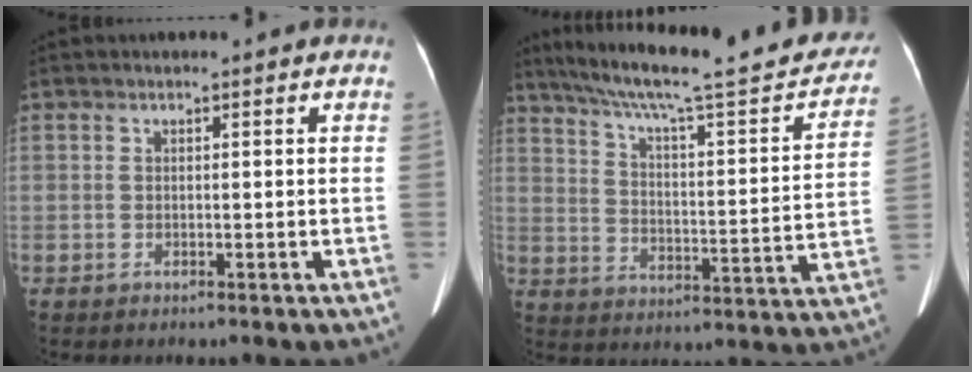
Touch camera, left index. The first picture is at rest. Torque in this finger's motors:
{"motor_torque": [-0.16, -0.86, 0.00, 0.04]}